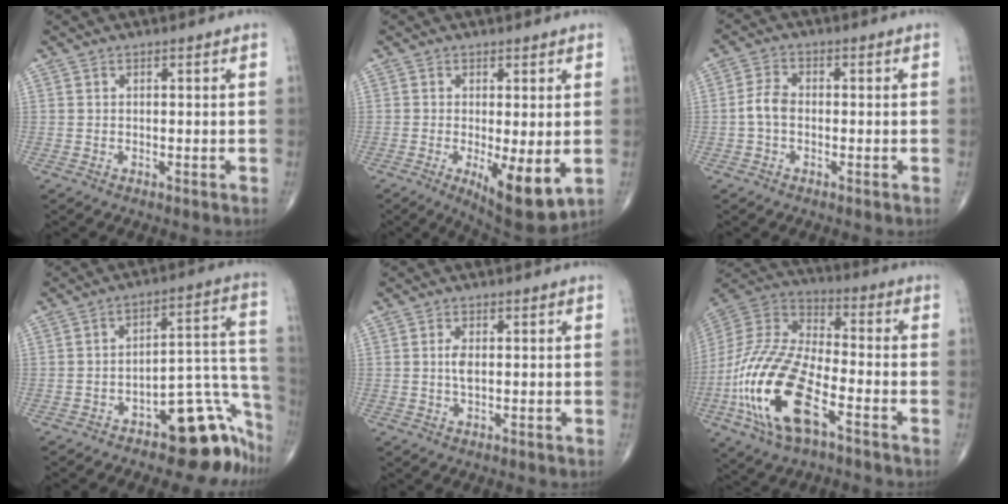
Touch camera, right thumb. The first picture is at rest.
{"total": 9.5, "force": [-2.0, 3.1, 8.8], "torque": [-0.129, -0.026, -0.024]}
{"total": 3.9, "force": [-0.8, 2.5, 2.8], "torque": [-0.056, 0.012, -0.022]}
{"total": 15.6, "force": [-10.2, 6.8, 9.6], "torque": [-0.047, 0.132, -0.143]}
{"total": 2.3, "force": [0.1, 0.9, 2.1], "torque": [-0.044, -0.002, 0.000]}
{"total": 22.3, "force": [-8.8, 9.7, 18.0], "torque": [-0.390, 0.029, -0.162]}